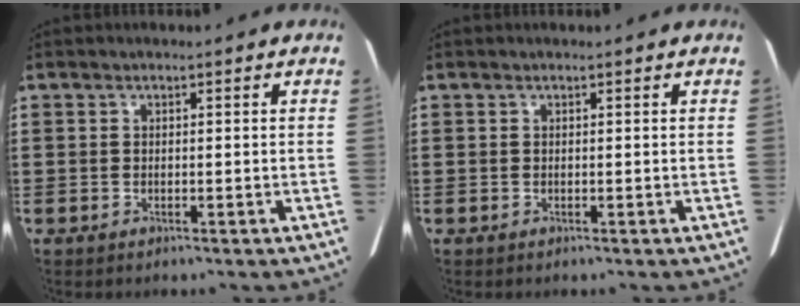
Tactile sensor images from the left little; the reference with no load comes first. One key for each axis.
{"total": 0.0}